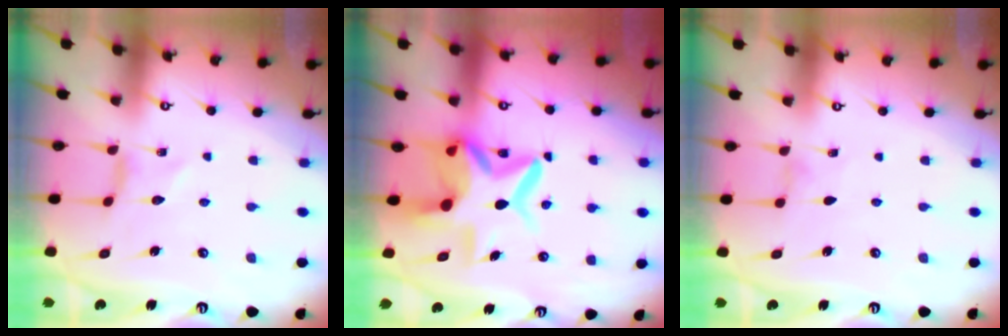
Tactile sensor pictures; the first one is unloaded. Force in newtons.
{"total": 13.2, "press": 13.0, "slide": 2.3}
{"total": 0.0}